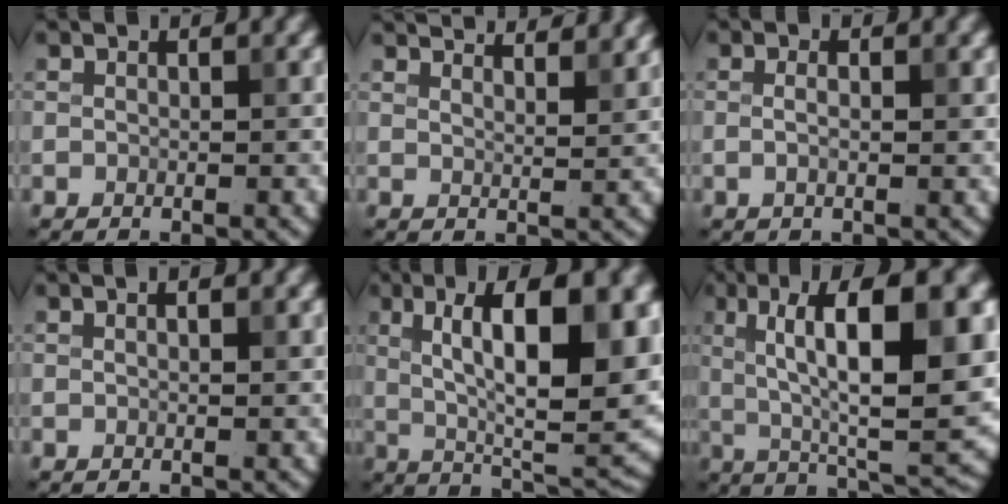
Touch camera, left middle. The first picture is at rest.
{"total": 7.3, "force": [6.1, 2.0, 3.3], "torque": [-0.027, 0.033, 0.045]}
{"total": 1.6, "force": [0.3, 0.5, 1.5], "torque": [-0.017, -0.007, -0.005]}
{"total": 2.0, "force": [1.1, 0.8, 1.5], "torque": [-0.005, 0.001, 0.002]}
{"total": 14.1, "force": [3.1, 4.9, 12.9], "torque": [-0.180, 0.004, 0.043]}
{"total": 12.5, "force": [2.6, 3.4, 11.8], "torque": [-0.180, 0.006, 0.041]}